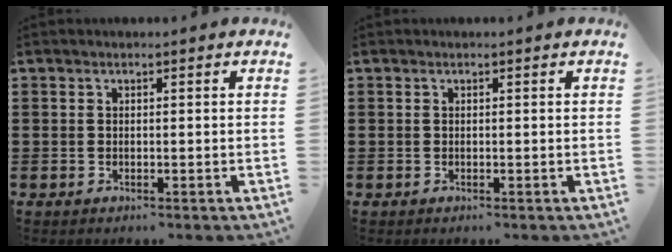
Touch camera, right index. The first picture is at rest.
{"total": 0.0}